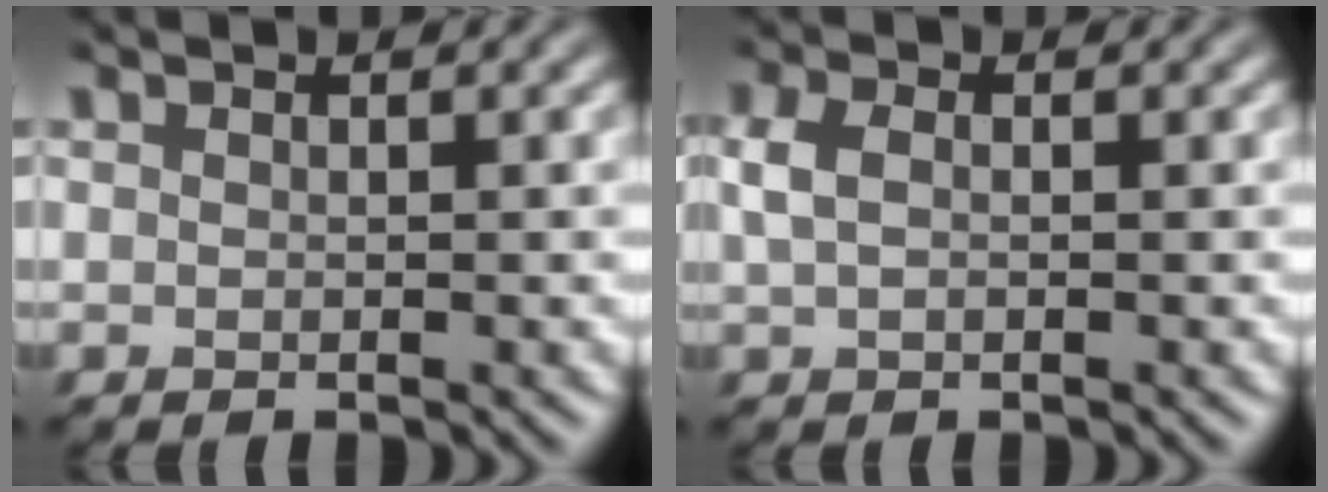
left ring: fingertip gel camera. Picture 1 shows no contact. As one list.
[{"total": 2.0, "force": [-0.3, 1.3, 1.5], "torque": [-0.035, 0.002, -0.010]}]